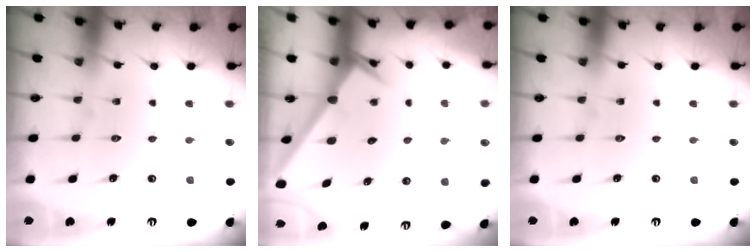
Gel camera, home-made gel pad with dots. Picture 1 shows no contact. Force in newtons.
{"total": 2.5, "press": 2.5, "slide": 0.3}
{"total": 0.0}